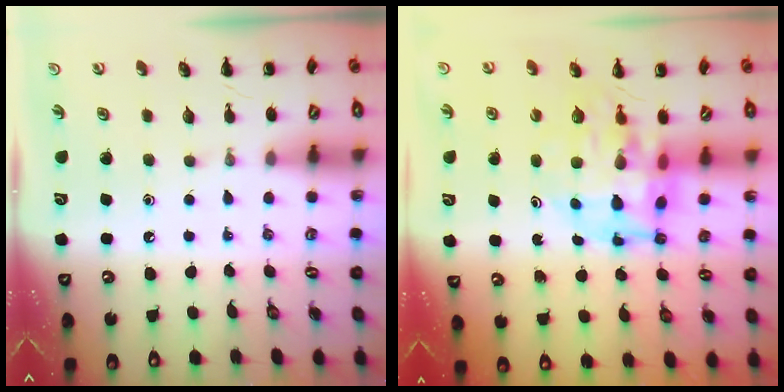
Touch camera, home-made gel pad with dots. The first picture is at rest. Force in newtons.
{"total": 11.1, "press": 10.5, "slide": 3.6}